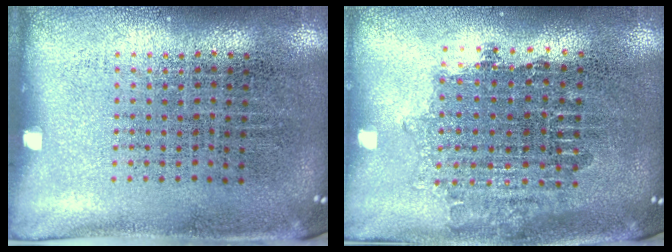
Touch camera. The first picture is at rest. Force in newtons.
{"total": 1.7, "press": 1.4, "slide": 1.0}